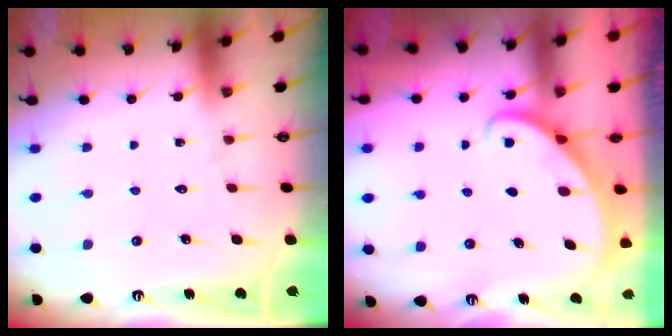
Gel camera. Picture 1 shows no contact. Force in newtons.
{"total": 2.9, "press": 2.9, "slide": 0.2}